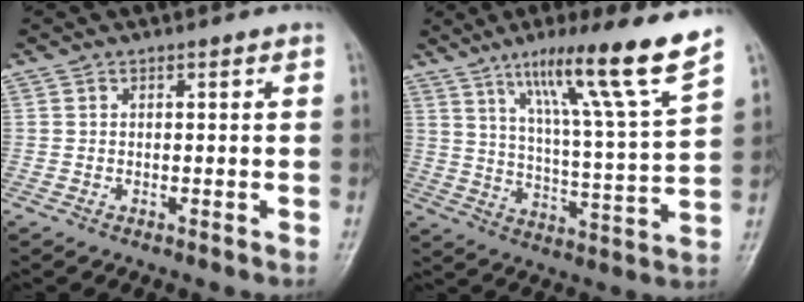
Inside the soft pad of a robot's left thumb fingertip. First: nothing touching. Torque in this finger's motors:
{"motor_torque": [0.44, 0.24, 1.54, -1.23, 0.22]}